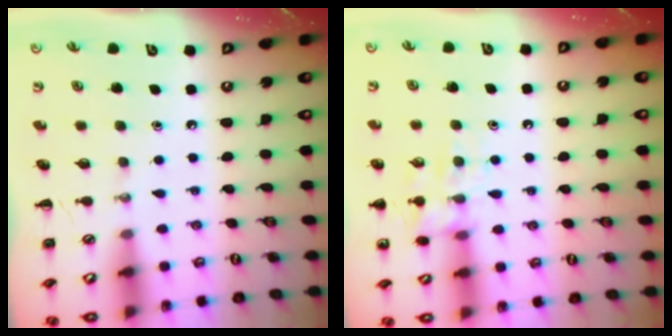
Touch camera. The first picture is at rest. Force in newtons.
{"total": 11.9, "press": 11.8, "slide": 1.4}